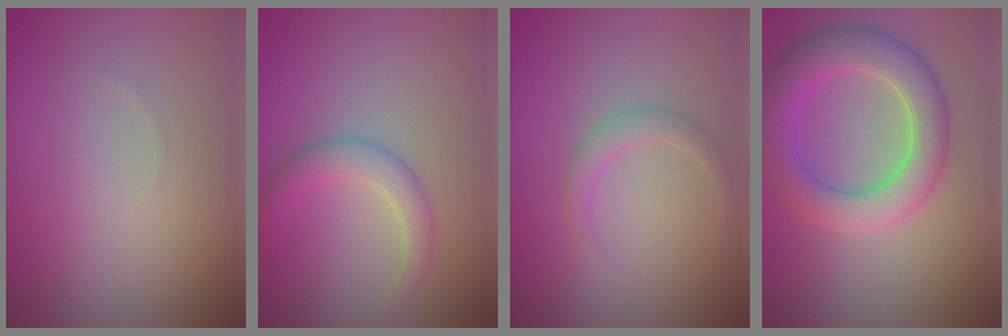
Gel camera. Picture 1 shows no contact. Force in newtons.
{"total": 2.6, "press": 2.6, "slide": 0.1}
{"total": 1.5, "press": 1.5, "slide": 0.0}
{"total": 6.2, "press": 6.2, "slide": 0.2}